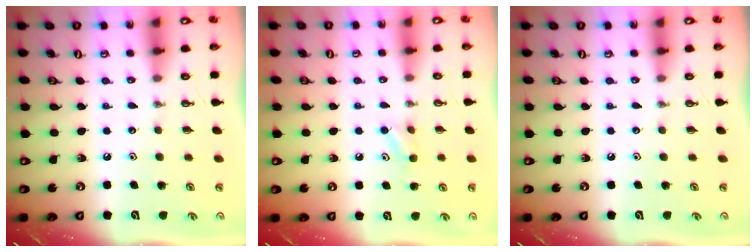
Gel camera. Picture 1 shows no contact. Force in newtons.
{"total": 4.0, "press": 4.0, "slide": 0.4}
{"total": 0.0}